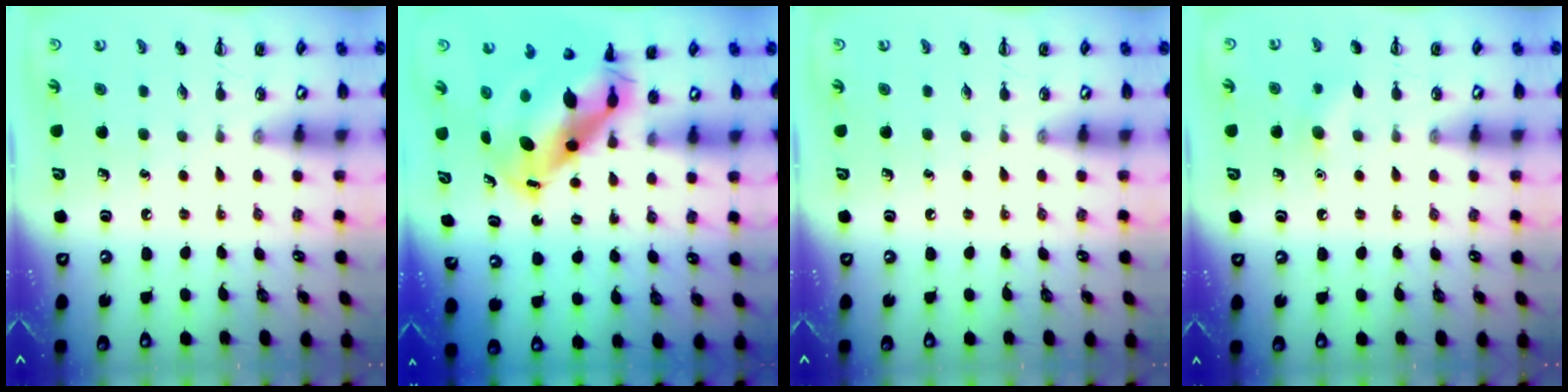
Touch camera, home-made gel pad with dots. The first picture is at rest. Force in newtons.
{"total": 11.0, "press": 10.7, "slide": 2.7}
{"total": 0.0}
{"total": 7.0, "press": 6.7, "slide": 1.9}